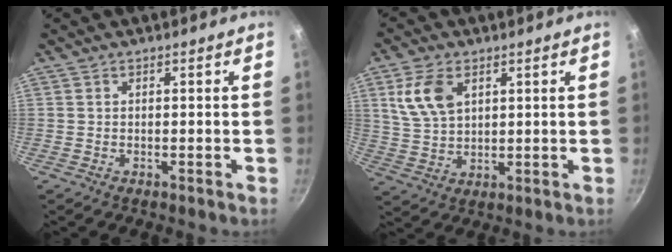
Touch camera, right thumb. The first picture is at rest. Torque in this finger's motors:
{"motor_torque": [-0.59, 0.91, -0.14, 0.21, 0.23]}